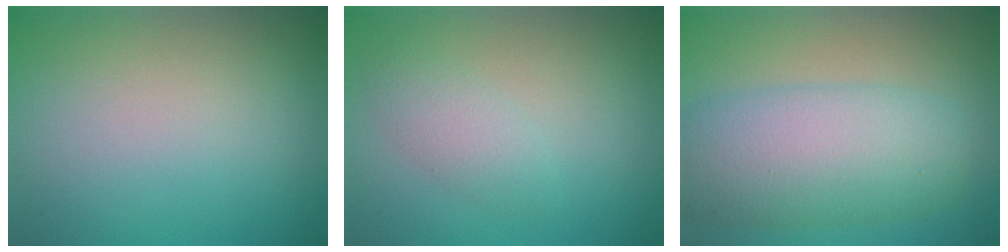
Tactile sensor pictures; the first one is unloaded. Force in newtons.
{"total": 2.1, "press": 2.1, "slide": 0.1}
{"total": 7.6, "press": 7.6, "slide": 0.4}